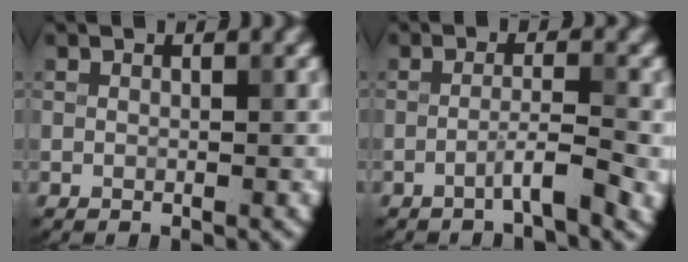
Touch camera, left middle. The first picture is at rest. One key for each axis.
{"total": 2.8, "fx": -1.5, "fy": 0.2, "fz": 2.4, "tx": -0.037, "ty": 0.011, "tz": -0.033}